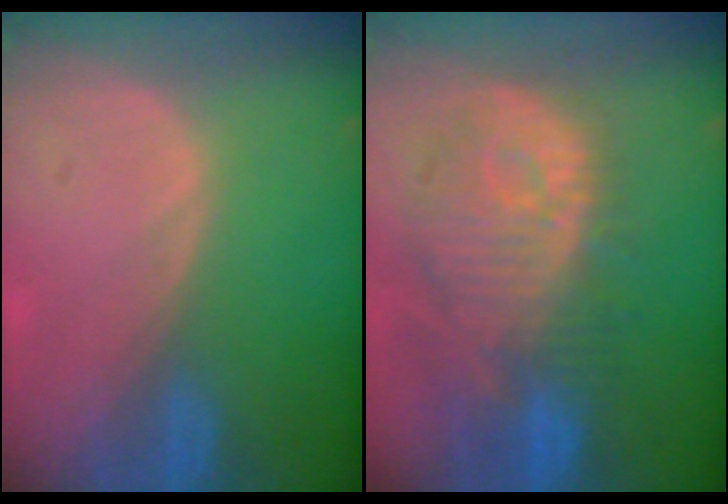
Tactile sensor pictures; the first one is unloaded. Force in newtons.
{"total": 12.8, "press": 11.3, "slide": 5.8}